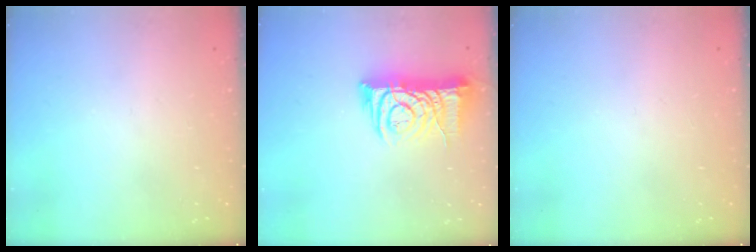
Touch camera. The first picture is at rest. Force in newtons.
{"total": 9.4, "press": 9.4, "slide": 1.2}
{"total": 0.0}